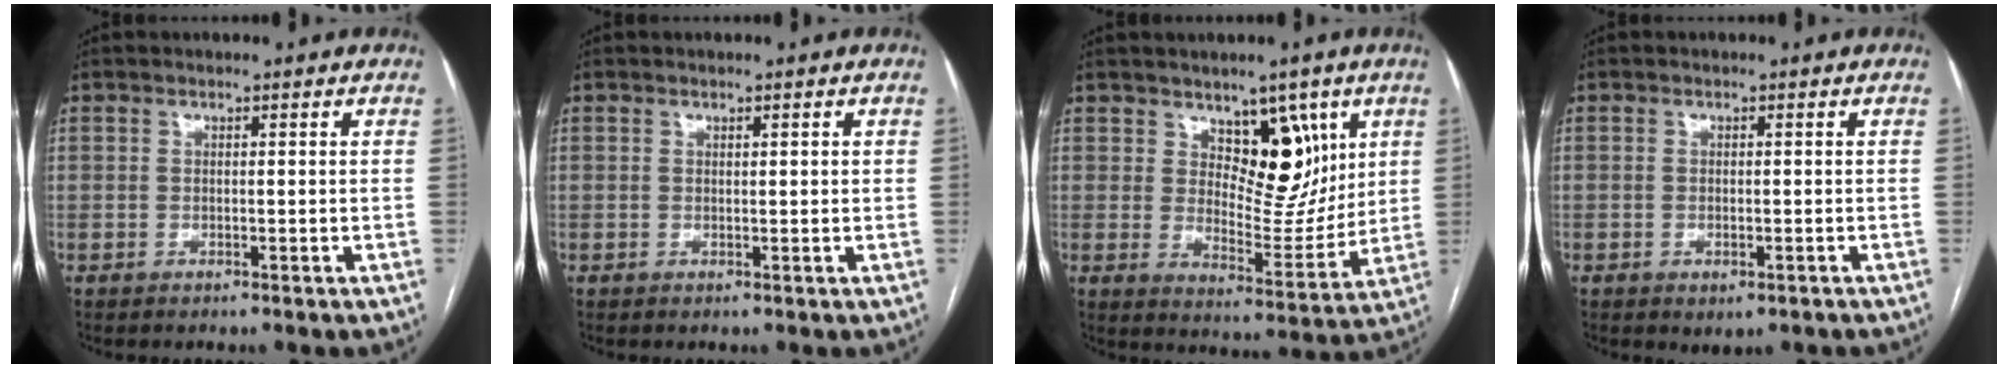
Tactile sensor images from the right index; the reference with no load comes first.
{"total": 0.9, "force": [0.4, 0.2, 0.8], "torque": [-0.016, 0.002, 0.007]}
{"total": 10.1, "force": [4.9, 5.3, 7.0], "torque": [-0.091, -0.004, 0.086]}
{"total": 1.8, "force": [-0.7, 1.0, 1.3], "torque": [-0.016, -0.003, -0.001]}